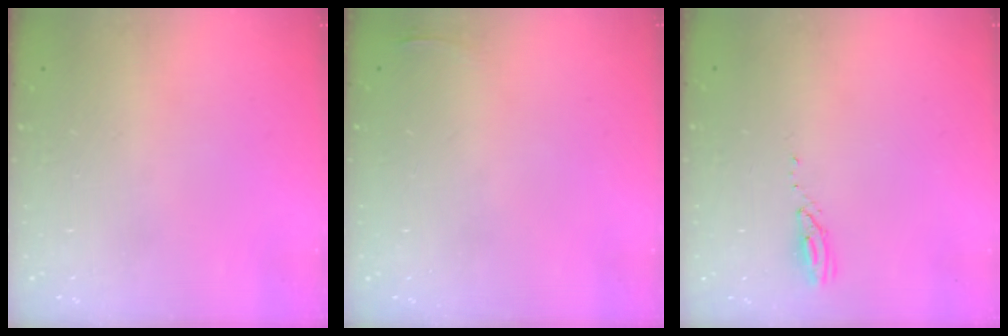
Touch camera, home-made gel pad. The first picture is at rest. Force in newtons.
{"total": 3.3, "press": 2.7, "slide": 1.8}
{"total": 3.0, "press": 2.9, "slide": 0.3}